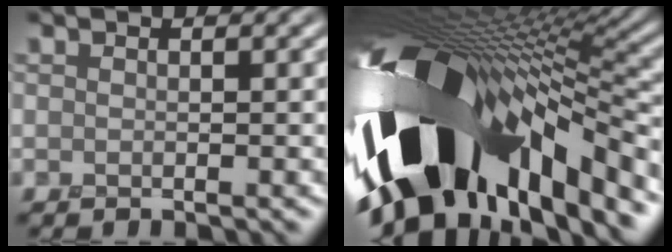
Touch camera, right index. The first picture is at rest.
{"total": 18.6, "force": [-4.8, 8.7, 15.7], "torque": [-0.288, -0.037, -0.069]}